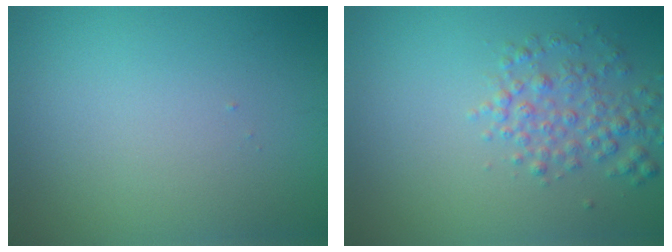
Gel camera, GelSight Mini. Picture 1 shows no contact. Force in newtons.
{"total": 2.9, "press": 2.9, "slide": 0.1}